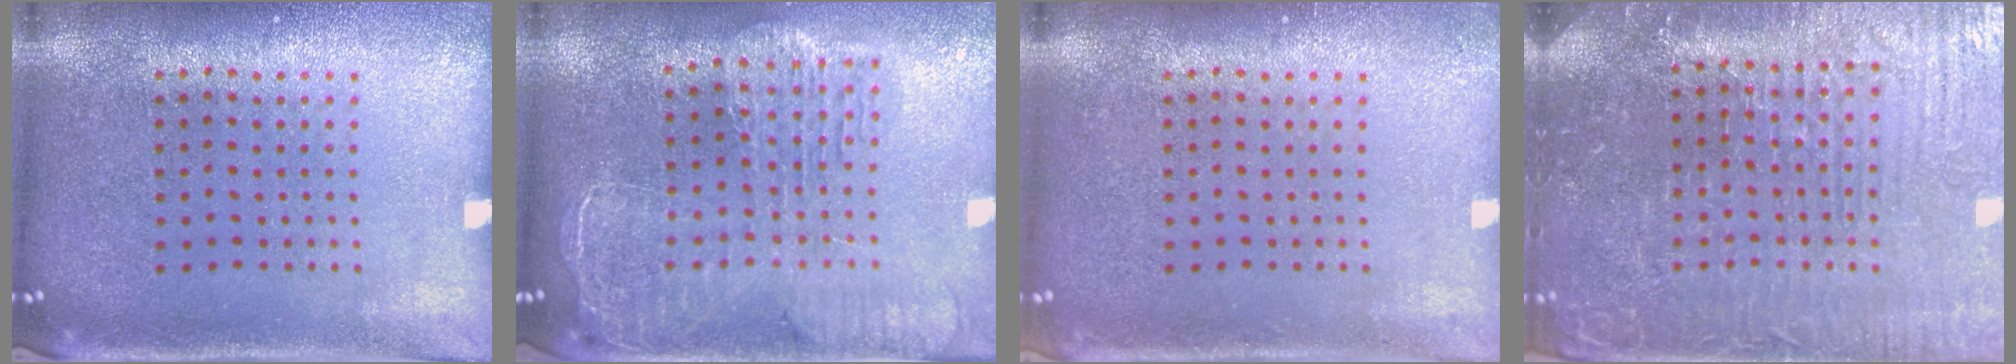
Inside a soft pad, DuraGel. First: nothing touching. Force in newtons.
{"total": 2.4, "press": 2.1, "slide": 1.1}
{"total": 0.6, "press": 0.6, "slide": 0.0}
{"total": 4.7, "press": 4.5, "slide": 1.2}